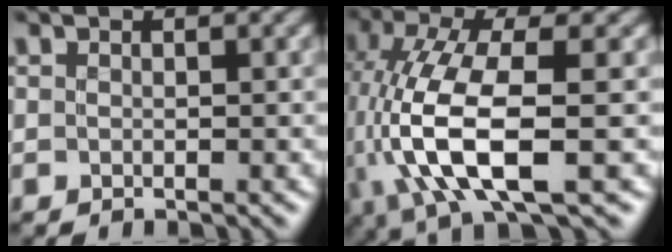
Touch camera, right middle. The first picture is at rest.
{"total": 10.6, "force": [-2.5, 4.0, 9.5], "torque": [-0.211, -0.011, -0.047]}